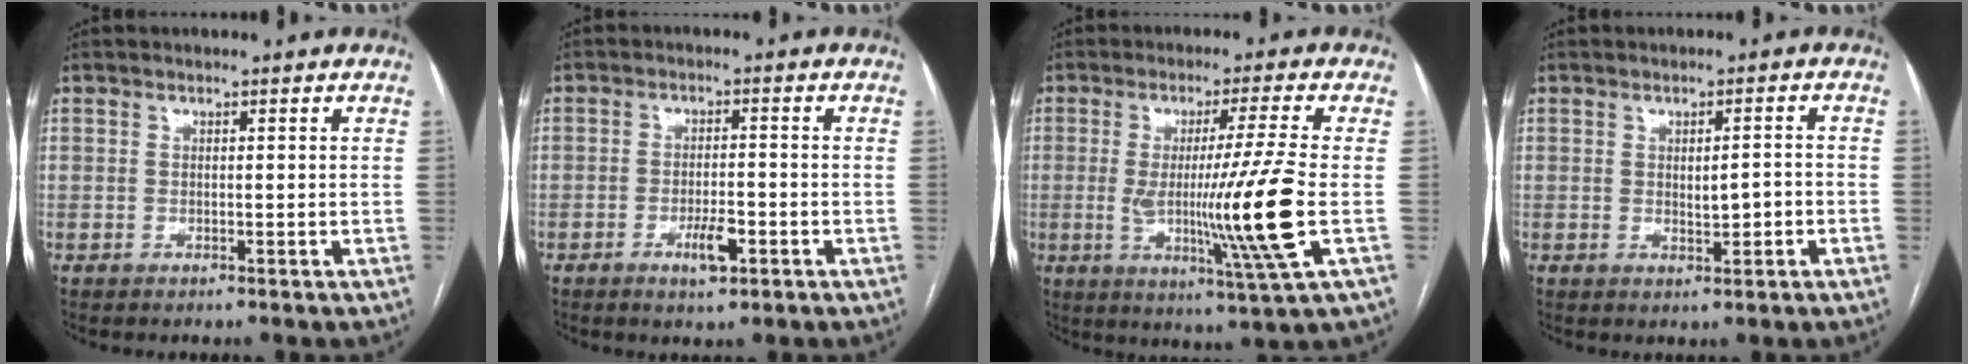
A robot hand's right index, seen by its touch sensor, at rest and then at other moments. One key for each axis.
{"total": 4.3, "fx": -2.0, "fy": 1.1, "fz": 3.6, "tx": -0.066, "ty": 0.000, "tz": -0.032}
{"total": 13.2, "fx": -1.5, "fy": -2.5, "fz": 12.8, "tx": -0.230, "ty": -0.033, "tz": -0.023}
{"total": 3.1, "fx": -0.5, "fy": 0.9, "fz": 2.9, "tx": -0.048, "ty": 0.000, "tz": -0.002}